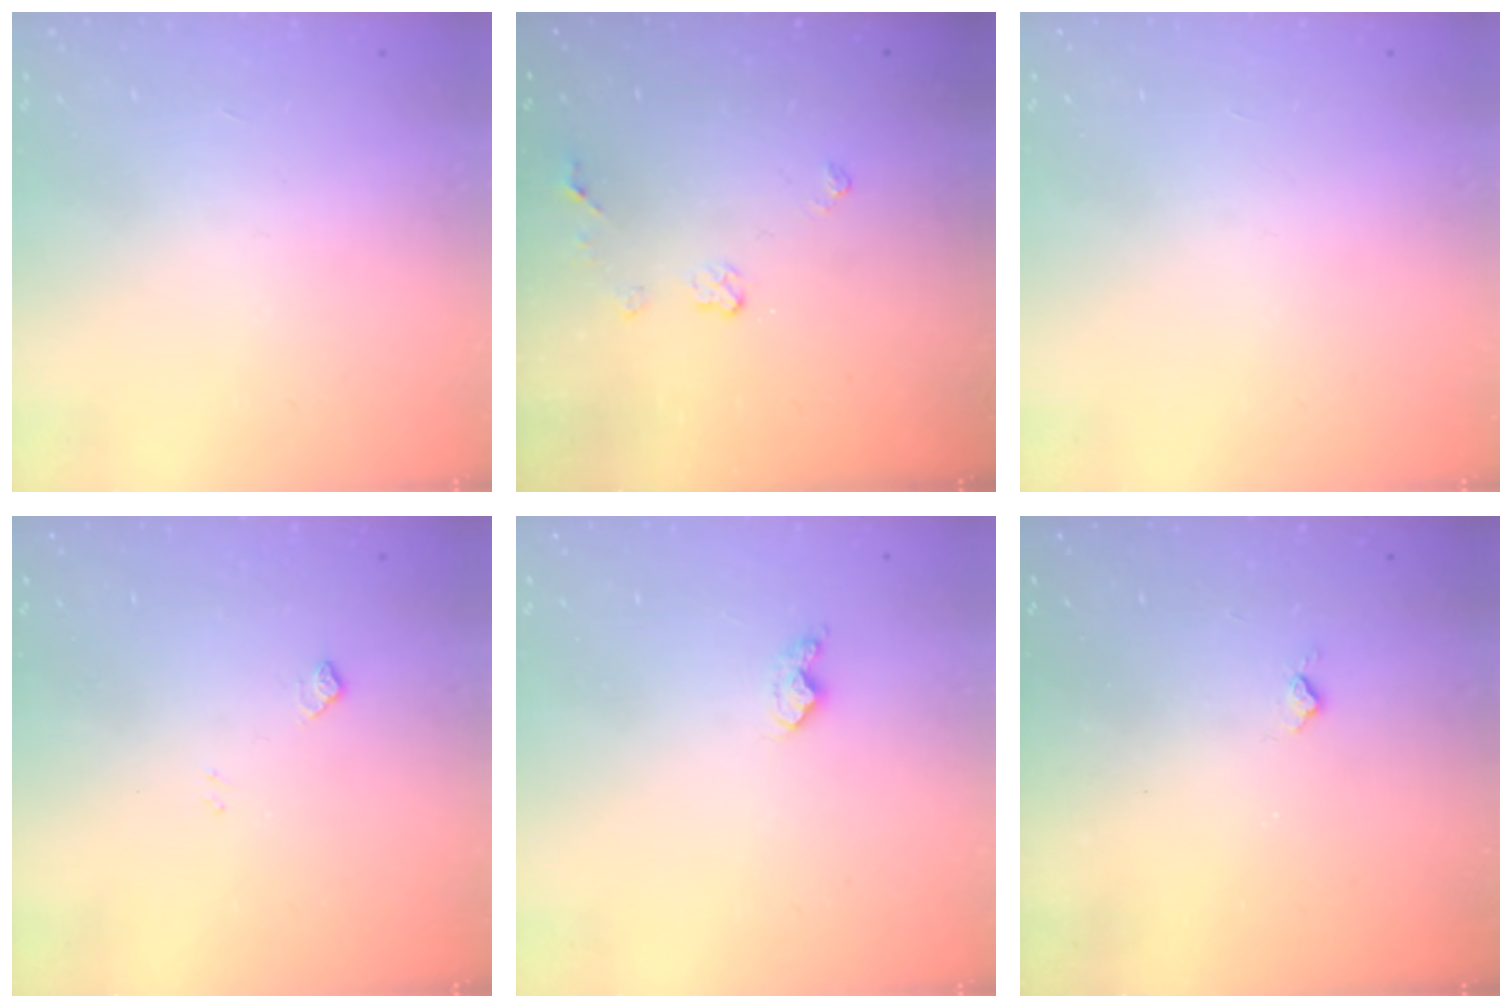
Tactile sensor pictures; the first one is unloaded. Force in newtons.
{"total": 4.5, "press": 4.5, "slide": 0.7}
{"total": 0.0}
{"total": 5.6, "press": 5.5, "slide": 0.9}
{"total": 6.4, "press": 6.3, "slide": 0.8}
{"total": 3.3, "press": 3.3, "slide": 0.4}